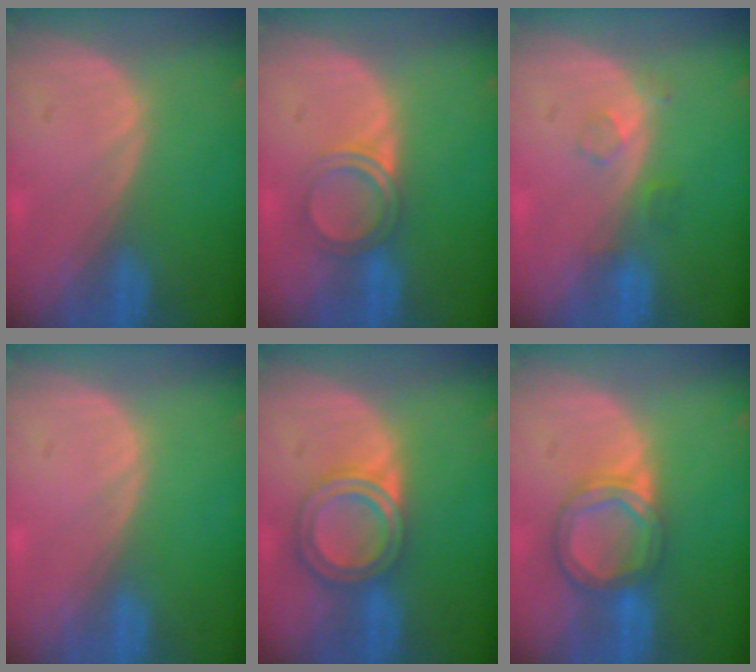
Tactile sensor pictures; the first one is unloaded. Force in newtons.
{"total": 3.8, "press": 3.6, "slide": 1.3}
{"total": 2.1, "press": 2.1, "slide": 0.2}
{"total": 0.0}
{"total": 6.6, "press": 5.9, "slide": 3.0}
{"total": 6.4, "press": 5.9, "slide": 2.5}